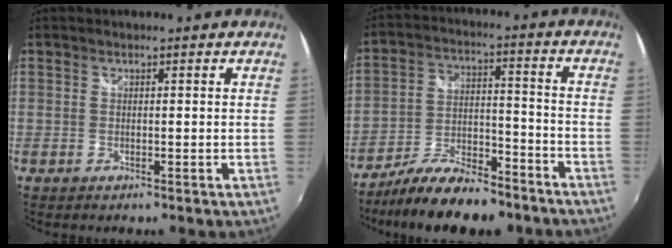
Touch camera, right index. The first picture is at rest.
{"total": 16.0, "force": [-12.8, 4.9, 8.3], "torque": [-0.161, -0.009, -0.206]}